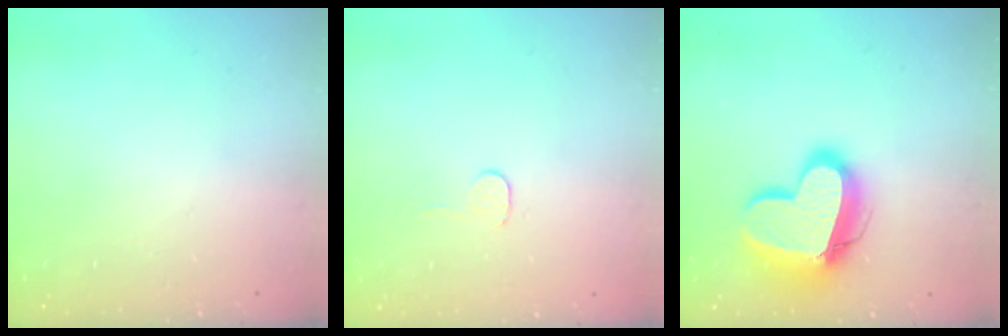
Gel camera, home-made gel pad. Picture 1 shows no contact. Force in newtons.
{"total": 3.0, "press": 3.0, "slide": 0.3}
{"total": 16.8, "press": 16.7, "slide": 1.8}